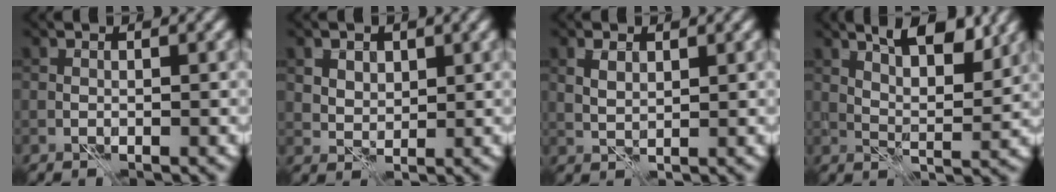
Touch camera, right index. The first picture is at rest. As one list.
[{"total": 3.7, "force": [2.1, 2.5, 1.7], "torque": [-0.047, 0.004, 0.039]}, {"total": 1.7, "force": [0.9, 0.9, 1.1], "torque": [-0.025, 0.001, 0.018]}, {"total": 6.2, "force": [4.0, 2.1, 4.3], "torque": [-0.058, 0.001, 0.062]}]